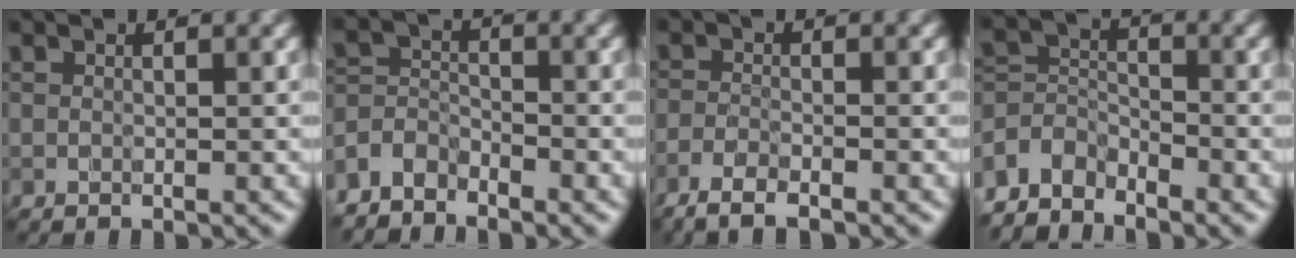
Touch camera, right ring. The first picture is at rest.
{"total": 3.0, "force": [-2.7, 1.1, 0.2], "torque": [-0.002, 0.003, -0.067]}
{"total": 2.8, "force": [-2.3, 0.4, 1.5], "torque": [-0.034, -0.005, -0.051]}
{"total": 3.7, "force": [-3.3, 1.6, 0.7], "torque": [-0.010, 0.002, -0.076]}